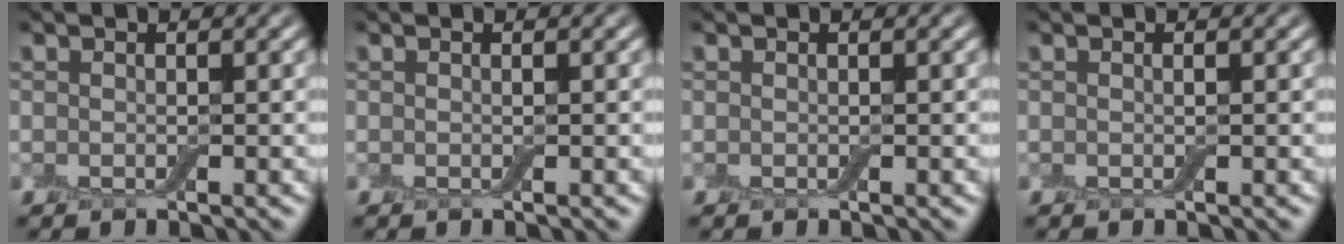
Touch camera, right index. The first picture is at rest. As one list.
[{"total": 0.0}, {"total": 0.0}, {"total": 0.0}]